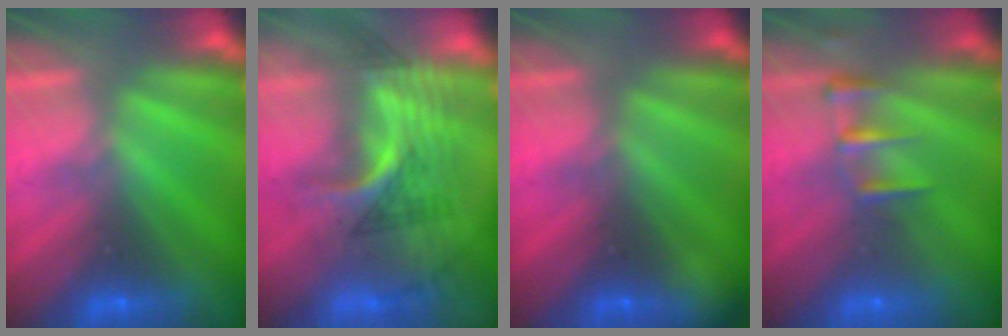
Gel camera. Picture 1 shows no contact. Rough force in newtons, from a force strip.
{"total": 2.8}
{"total": 2.3}
{"total": 2.4}